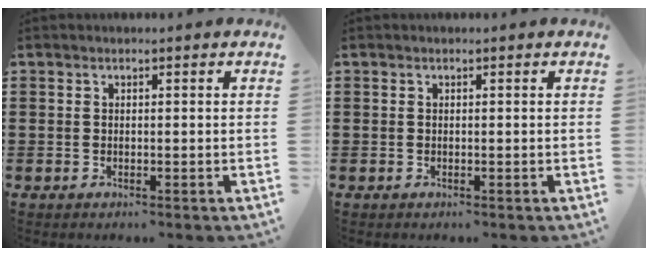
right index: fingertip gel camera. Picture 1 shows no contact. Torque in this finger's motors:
{"motor_torque": [0.00, 0.00, 0.00, 0.00]}